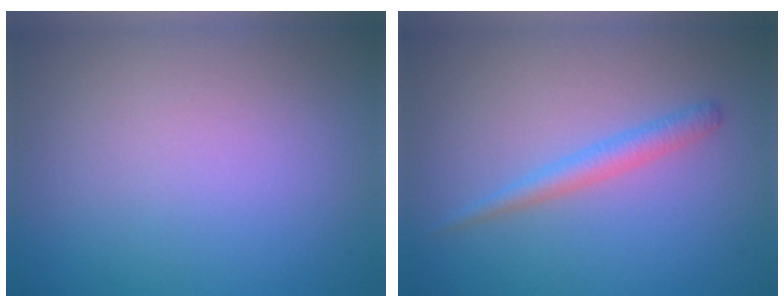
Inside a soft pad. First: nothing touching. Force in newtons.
{"total": 1.8, "press": 1.8, "slide": 0.0}